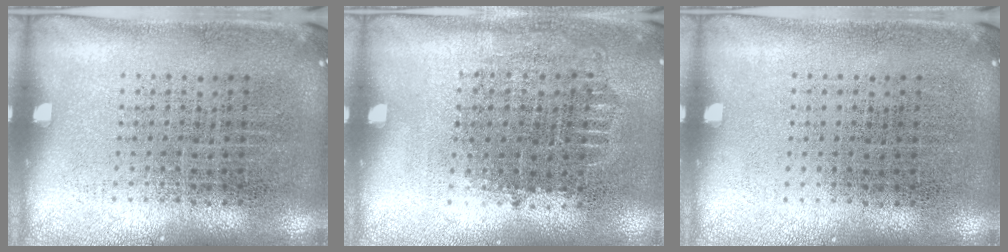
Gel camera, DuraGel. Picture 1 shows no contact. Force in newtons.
{"total": 0.7, "press": 0.7, "slide": 0.2}
{"total": 0.0}